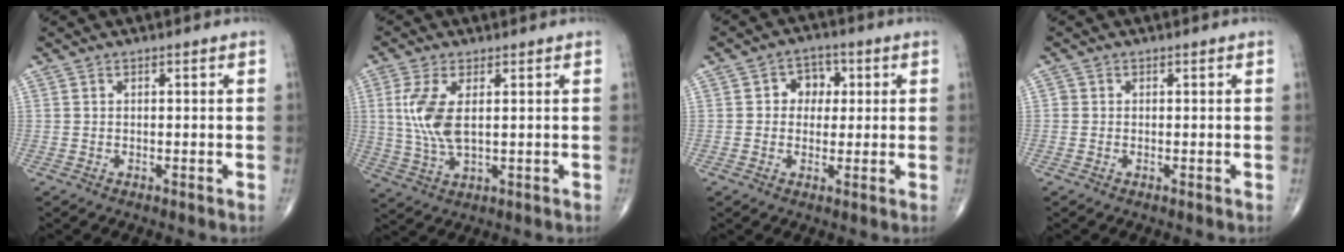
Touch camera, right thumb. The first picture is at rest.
{"total": 8.3, "force": [1.5, 3.5, 7.4], "torque": [-0.172, -0.007, 0.037]}
{"total": 5.4, "force": [1.0, 4.5, 2.8], "torque": [-0.003, 0.006, 0.007]}
{"total": 0.6, "force": [-0.1, 0.6, 0.1], "torque": [0.001, 0.002, -0.004]}